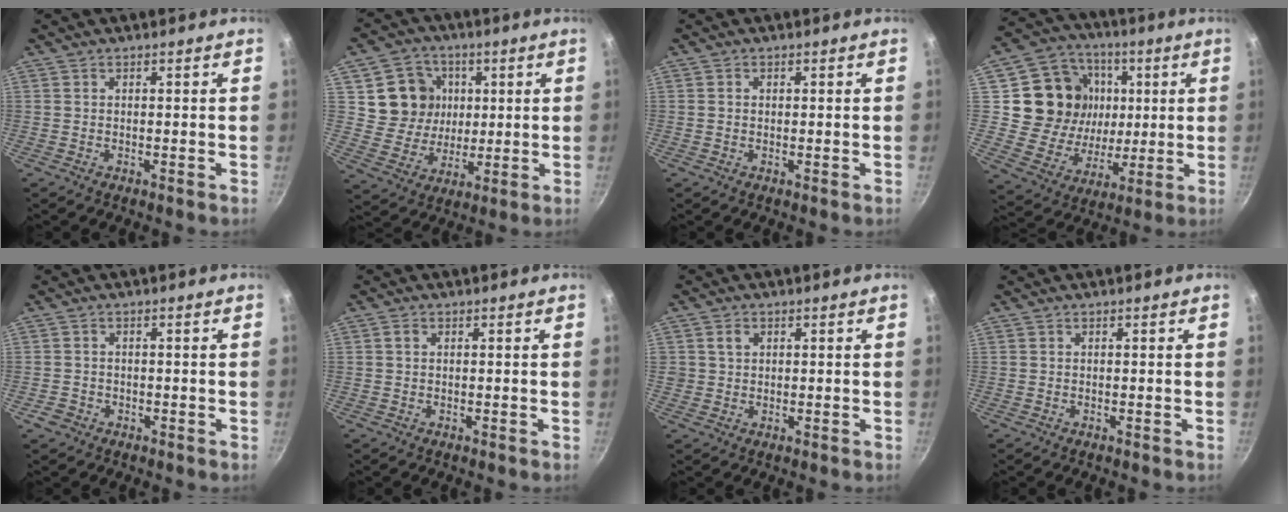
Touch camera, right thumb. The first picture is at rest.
{"total": 12.2, "force": [3.2, 11.0, 4.2], "torque": [-0.045, -0.011, 0.061]}
{"total": 0.8, "force": [0.1, 0.7, 0.4], "torque": [-0.006, 0.004, 0.001]}
{"total": 19.3, "force": [3.8, 16.7, 8.8], "torque": [-0.135, 0.001, 0.073]}
{"total": 2.4, "force": [-1.1, 2.0, 0.8], "torque": [-0.009, 0.011, -0.015]}
{"total": 1.1, "force": [0.3, 0.9, 0.7], "torque": [-0.011, 0.003, 0.004]}
{"total": 2.5, "force": [0.8, 2.1, 0.9], "torque": [-0.003, 0.007, 0.014]}
{"total": 0.0}